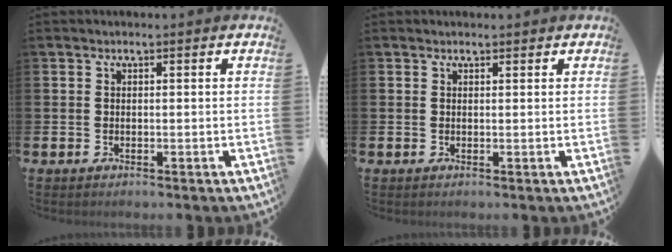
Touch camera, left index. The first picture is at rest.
{"total": 0.7, "force": [0.6, 0.4, 0.2], "torque": [0.005, 0.002, 0.008]}